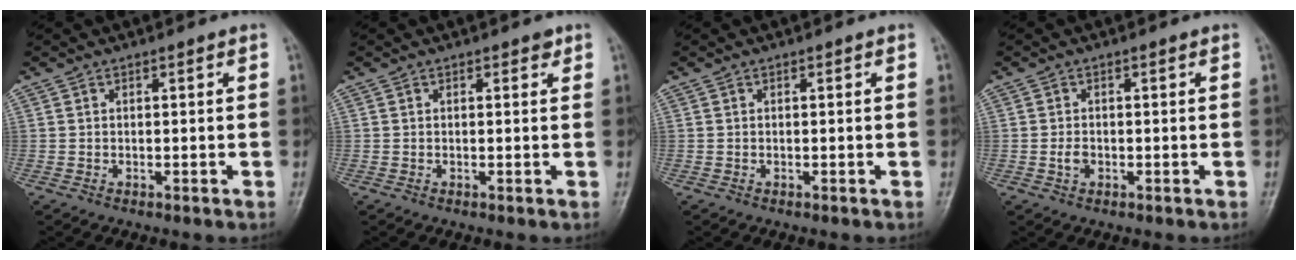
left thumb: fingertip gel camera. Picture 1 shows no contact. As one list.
[{"total": 0.9, "force": [0.6, 0.6, 0.5], "torque": [0.001, -0.003, 0.003]}, {"total": 0.0}, {"total": 1.6, "force": [-0.3, 1.1, 1.1], "torque": [-0.016, 0.001, -0.007]}]